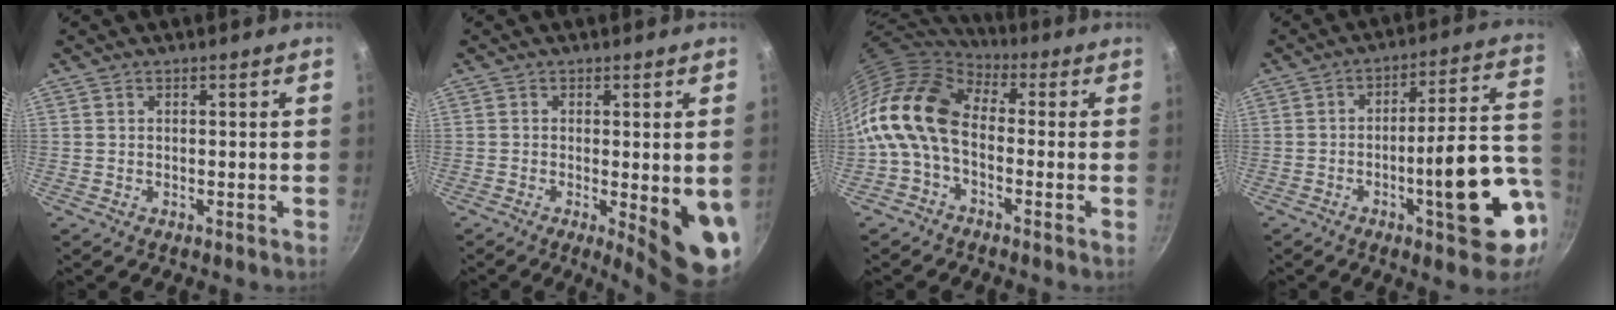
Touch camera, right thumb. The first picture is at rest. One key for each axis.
{"total": 10.0, "fx": -1.7, "fy": 2.6, "fz": 9.5, "tx": -0.106, "ty": -0.012, "tz": -0.016}
{"total": 14.9, "fx": -1.1, "fy": 9.5, "fz": 11.4, "tx": -0.210, "ty": 0.028, "tz": -0.041}
{"total": 18.2, "fx": -4.8, "fy": 4.8, "fz": 16.9, "tx": -0.209, "ty": 0.034, "tz": -0.064}